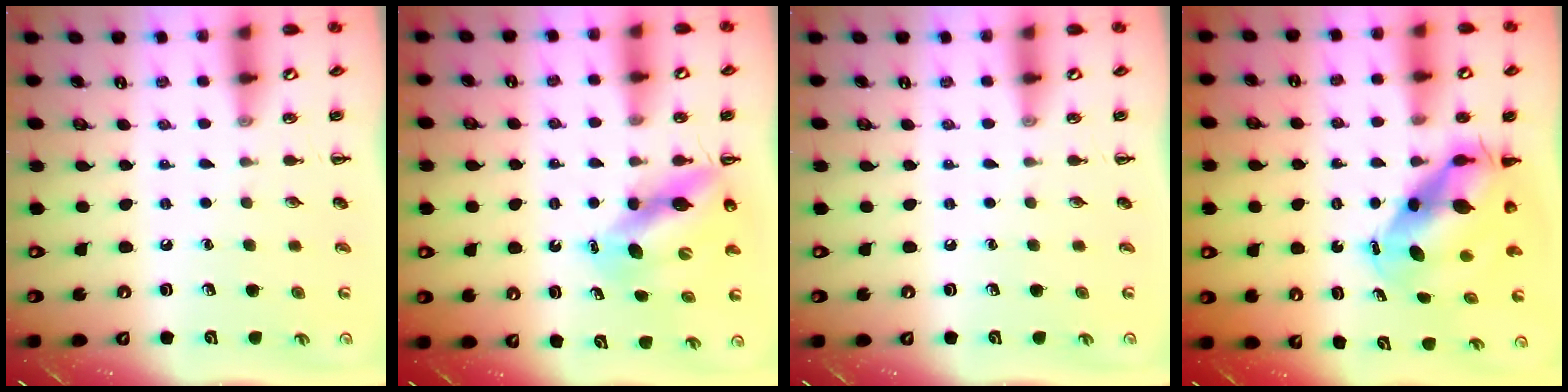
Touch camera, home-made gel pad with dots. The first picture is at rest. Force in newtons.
{"total": 10.4, "press": 10.0, "slide": 2.7}
{"total": 0.0}
{"total": 8.8, "press": 8.5, "slide": 2.2}